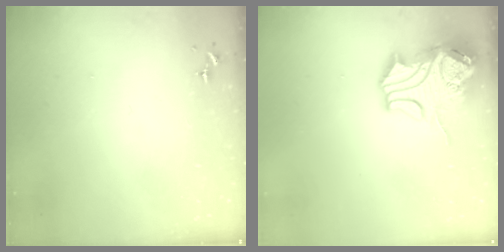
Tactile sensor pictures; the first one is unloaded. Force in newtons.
{"total": 14.6, "press": 14.5, "slide": 2.1}